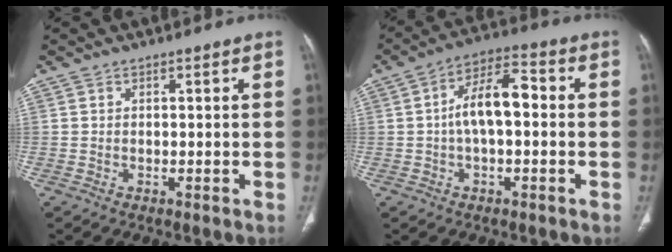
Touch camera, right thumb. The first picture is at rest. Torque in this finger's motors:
{"motor_torque": [1.39, 1.34, 0.99, 0.14, 0.06]}